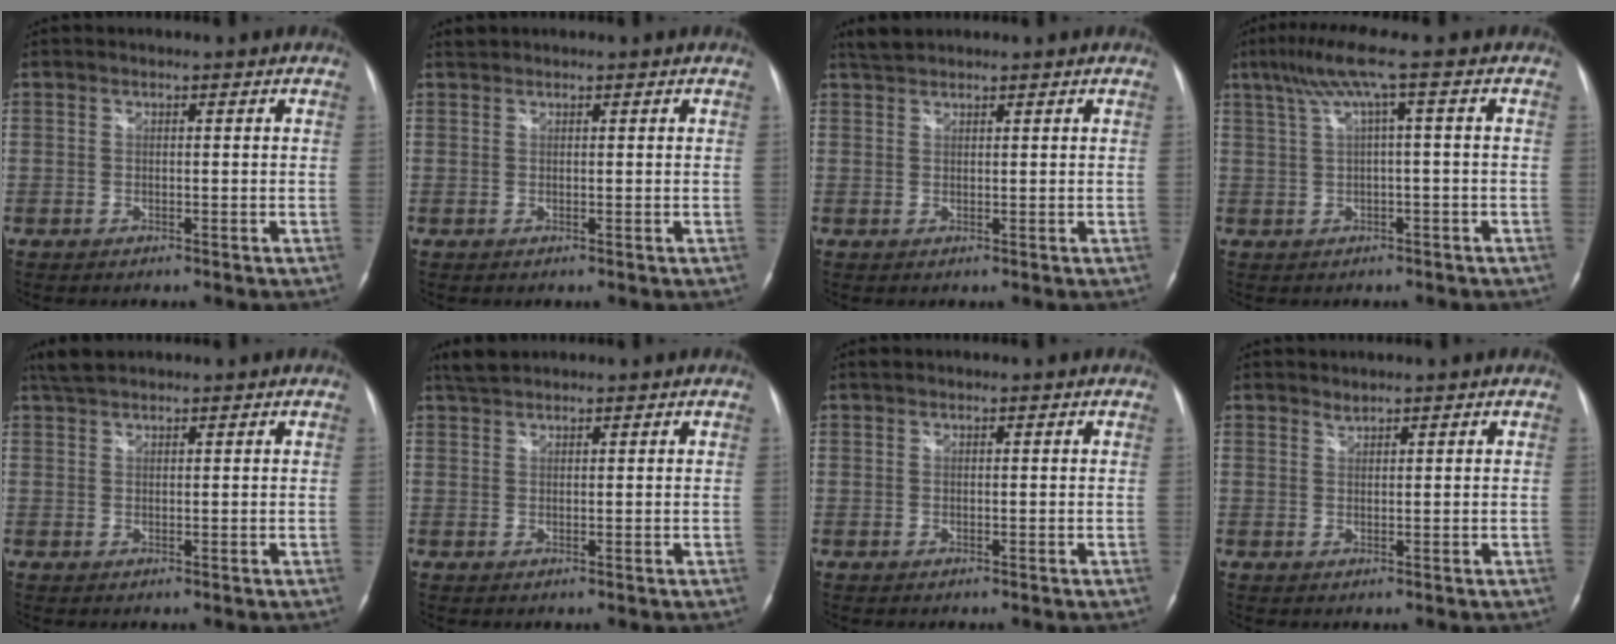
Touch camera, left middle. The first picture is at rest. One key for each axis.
{"total": 0.7, "fx": 0.7, "fy": -0.1, "fz": -0.1, "tx": -0.008, "ty": 0.010, "tz": 0.019}
{"total": 2.2, "fx": 2.1, "fy": 0.3, "fz": 0.5, "tx": -0.015, "ty": 0.011, "tz": 0.043}
{"total": 5.6, "fx": 1.9, "fy": -1.0, "fz": 5.2, "tx": -0.101, "ty": 0.034, "tz": 0.041}
{"total": 3.1, "fx": 2.8, "fy": 0.6, "fz": 1.2, "tx": -0.031, "ty": 0.015, "tz": 0.056}
{"total": 2.3, "fx": 2.2, "fy": 0.2, "fz": 0.5, "tx": -0.016, "ty": 0.012, "tz": 0.045}
{"total": 0.5, "fx": 0.5, "fy": 0.1, "fz": 0.1, "tx": -0.012, "ty": 0.010, "tz": 0.013}
{"total": 0.9, "fx": 0.9, "fy": 0.0, "fz": -0.1, "tx": -0.002, "ty": -0.003, "tz": 0.017}